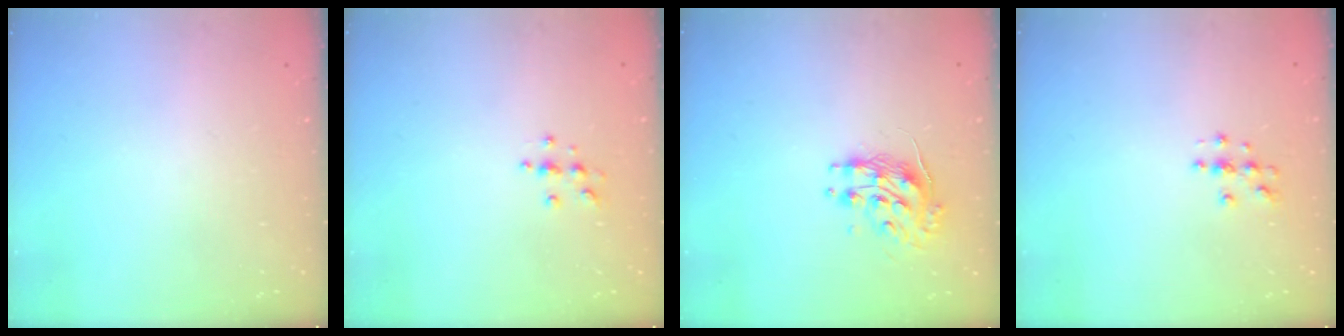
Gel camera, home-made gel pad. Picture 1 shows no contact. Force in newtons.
{"total": 4.6, "press": 4.5, "slide": 0.6}
{"total": 9.3, "press": 9.3, "slide": 0.5}
{"total": 3.6, "press": 3.6, "slide": 0.5}